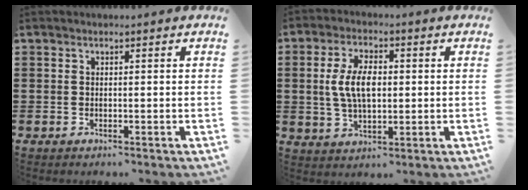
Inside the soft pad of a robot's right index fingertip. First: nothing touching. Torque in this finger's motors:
{"motor_torque": [0.49, -0.18, 0.41, 0.19]}